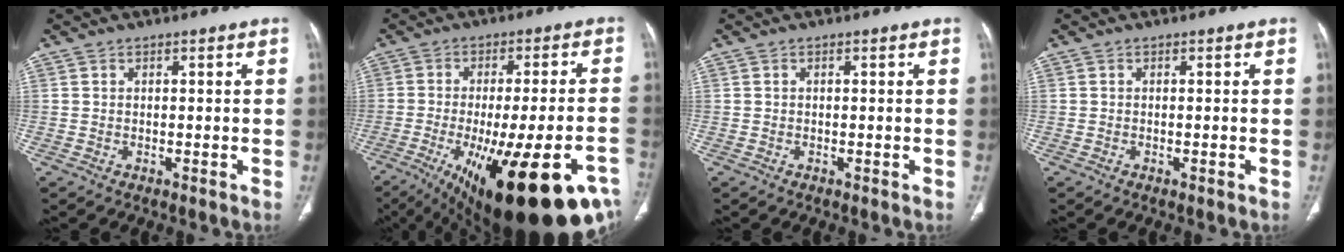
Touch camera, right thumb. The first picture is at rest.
{"total": 29.8, "force": [-13.8, 8.7, 24.9], "torque": [-0.315, 0.014, -0.184]}
{"total": 0.0}
{"total": 0.5, "force": [-0.2, 0.1, 0.5], "torque": [-0.010, -0.001, -0.002]}